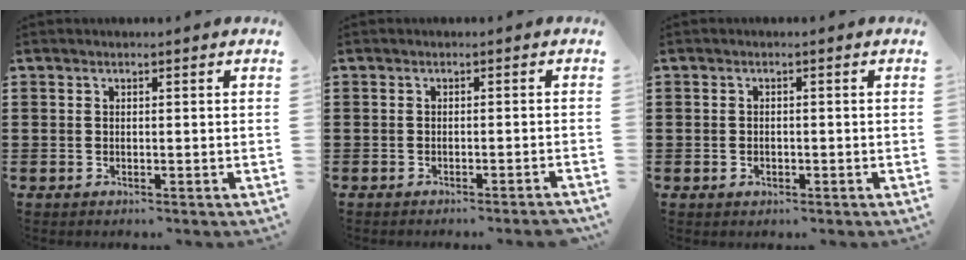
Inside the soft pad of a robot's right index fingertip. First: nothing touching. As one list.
[{"total": 1.0, "force": [-0.8, -0.2, 0.4], "torque": [-0.006, 0.000, -0.016]}, {"total": 0.7, "force": [-0.4, 0.5, 0.3], "torque": [-0.009, -0.003, -0.008]}]